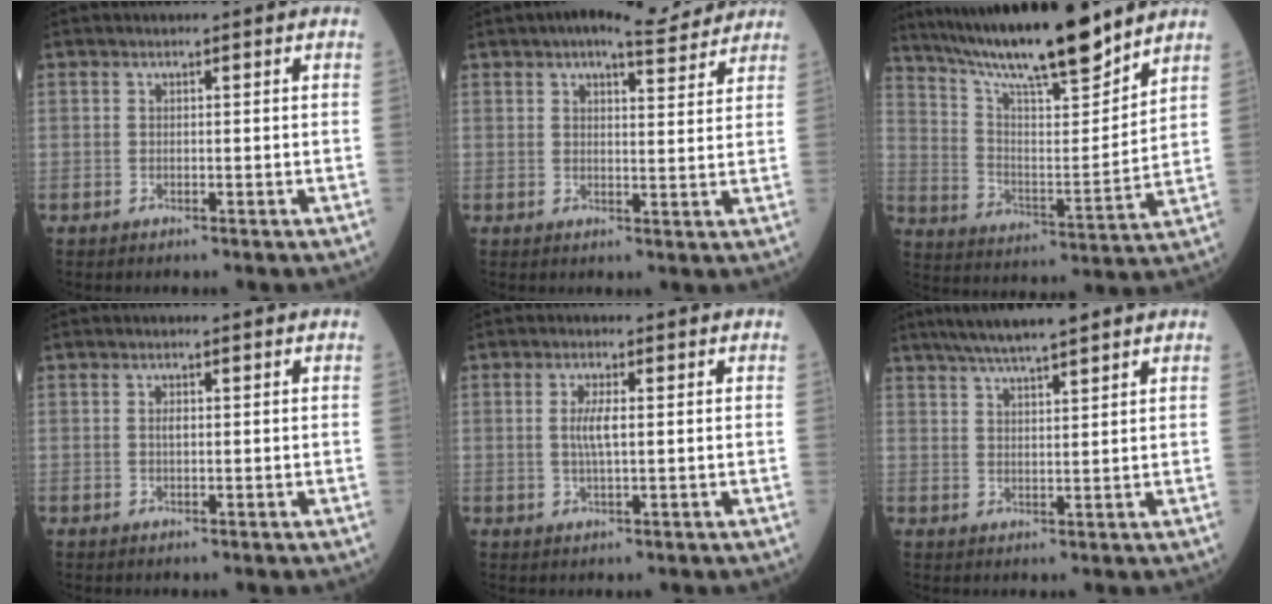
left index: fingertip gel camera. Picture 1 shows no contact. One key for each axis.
{"total": 7.8, "fx": 6.6, "fy": 2.0, "fz": 3.6, "tx": -0.055, "ty": 0.019, "tz": 0.082}
{"total": 18.7, "fx": 15.8, "fy": 1.5, "fz": 9.9, "tx": -0.171, "ty": 0.001, "tz": 0.270}
{"total": 0.9, "fx": 0.2, "fy": 0.3, "fz": 0.8, "tx": -0.018, "ty": 0.000, "tz": 0.004}
{"total": 3.1, "fx": 0.4, "fy": 0.5, "fz": 3.0, "tx": -0.065, "ty": -0.002, "tz": 0.009}
{"total": 8.2, "fx": 6.7, "fy": 0.5, "fz": 4.7, "tx": -0.077, "ty": 0.025, "tz": 0.110}